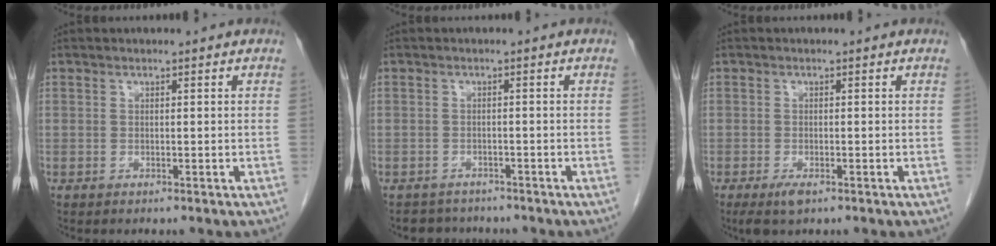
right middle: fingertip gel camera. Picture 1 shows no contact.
{"total": 3.5, "force": [-3.1, 1.5, -0.3], "torque": [0.000, 0.001, -0.046]}
{"total": 2.7, "force": [-1.6, 0.8, 2.0], "torque": [-0.043, -0.005, -0.025]}